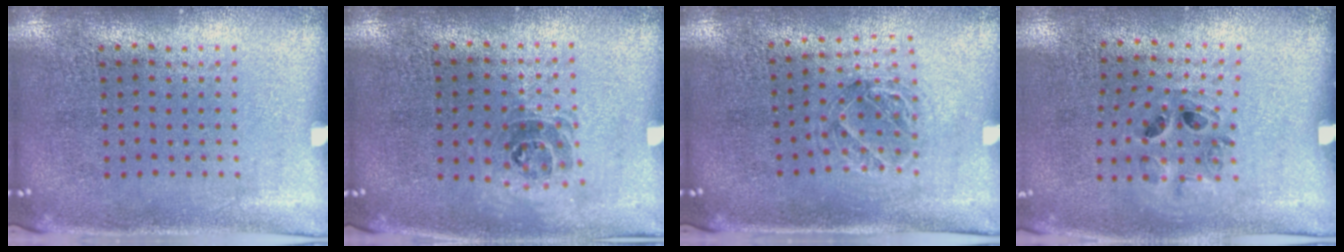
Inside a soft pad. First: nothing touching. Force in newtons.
{"total": 1.0, "press": 0.9, "slide": 0.5}
{"total": 1.0, "press": 1.0, "slide": 0.2}
{"total": 1.0, "press": 0.8, "slide": 0.5}